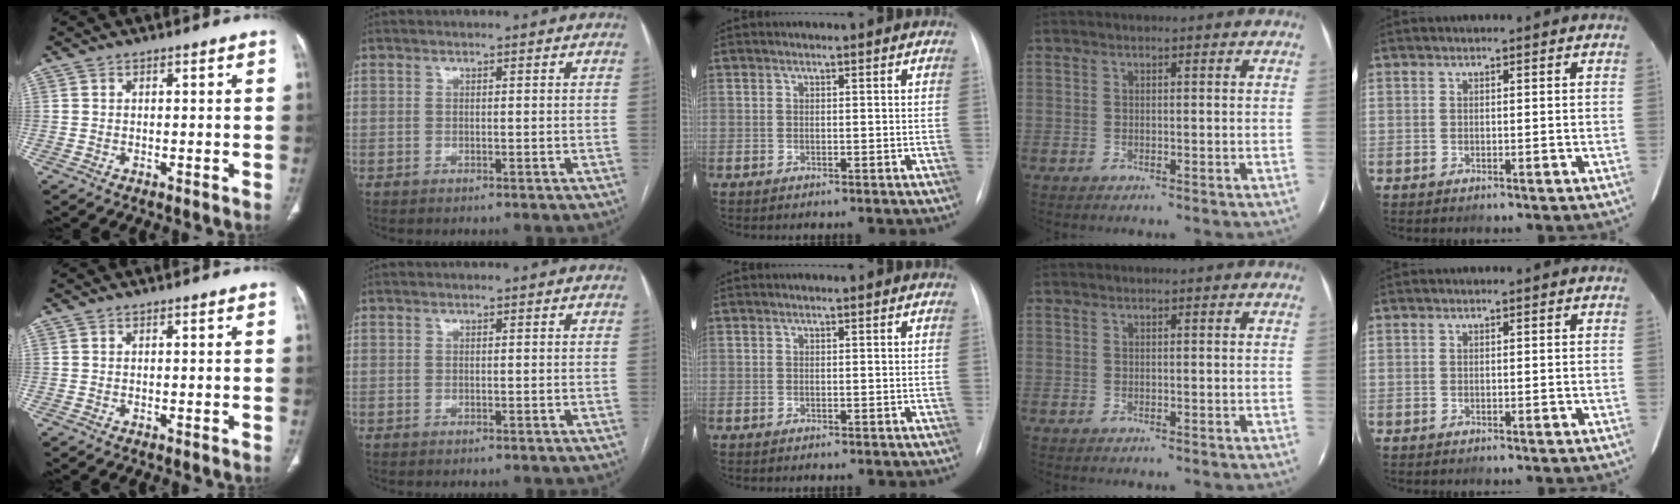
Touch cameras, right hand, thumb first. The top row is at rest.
{}